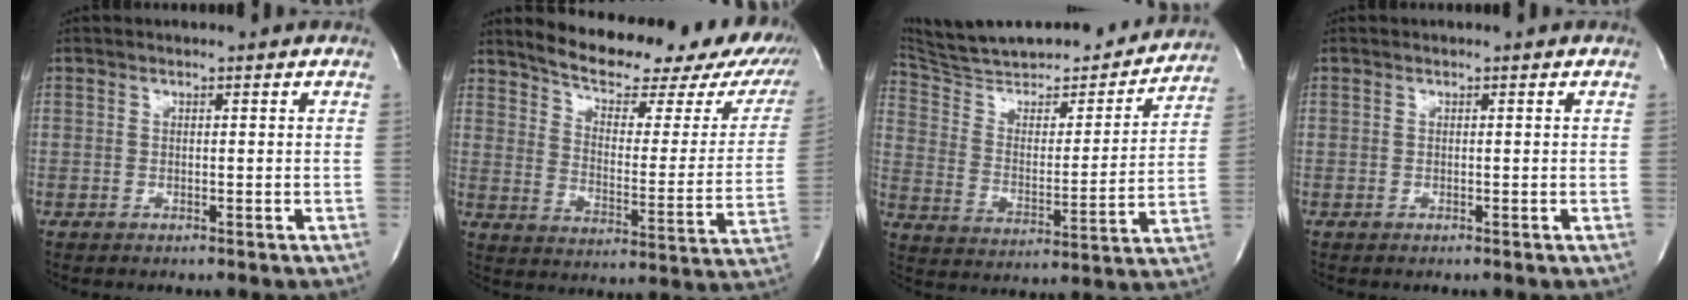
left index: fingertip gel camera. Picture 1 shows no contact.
{"total": 23.8, "force": [20.0, 6.9, 10.8], "torque": [-0.148, -0.034, 0.244]}
{"total": 27.9, "force": [25.1, 5.9, 10.8], "torque": [-0.184, -0.016, 0.356]}
{"total": 0.0}